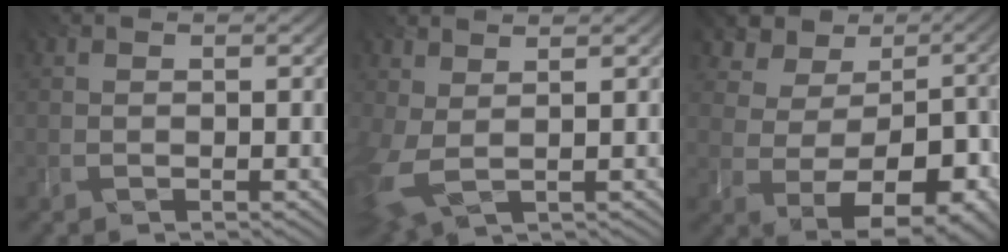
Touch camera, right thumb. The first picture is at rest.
{"total": 5.3, "force": [1.0, 2.9, 4.4], "torque": [-0.135, -0.001, 0.024]}
{"total": 9.4, "force": [-0.2, 7.3, 5.9], "torque": [-0.083, -0.014, 0.005]}